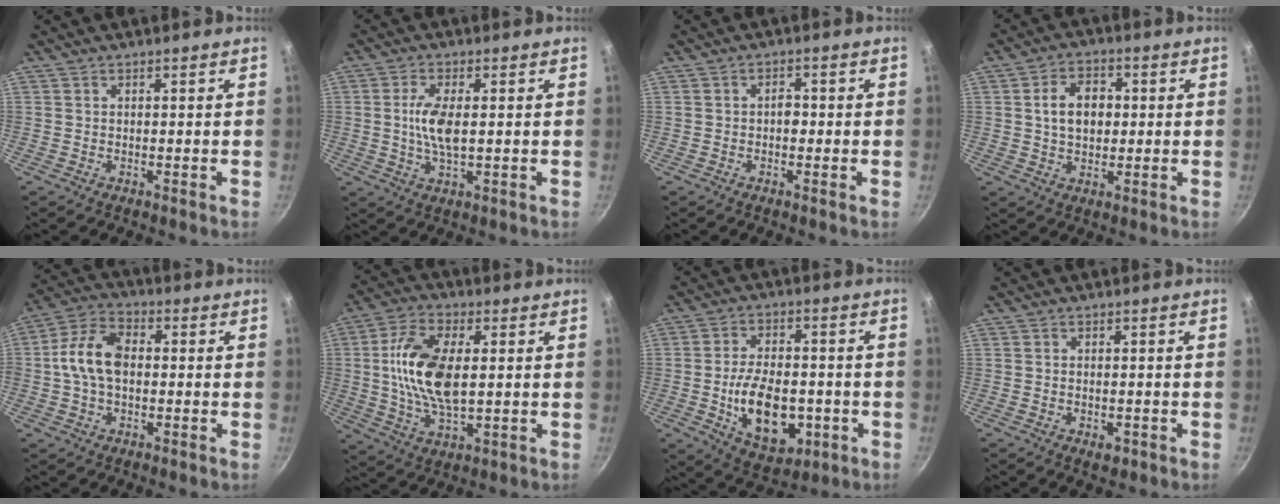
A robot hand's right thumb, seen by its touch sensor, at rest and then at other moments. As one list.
[{"total": 6.7, "force": [0.5, 2.6, 6.2], "torque": [-0.128, 0.000, 0.007]}, {"total": 2.1, "force": [-0.4, 1.3, 1.6], "torque": [-0.020, 0.008, -0.008]}, {"total": 7.9, "force": [0.8, 5.7, 5.5], "torque": [-0.069, 0.010, 0.011]}, {"total": 10.8, "force": [0.2, 7.0, 8.2], "torque": [-0.145, 0.030, -0.012]}, {"total": 14.5, "force": [1.5, 7.3, 12.4], "torque": [-0.233, 0.008, 0.025]}, {"total": 15.4, "force": [-3.2, 9.2, 11.9], "torque": [-0.170, 0.008, -0.040]}, {"total": 2.3, "force": [-0.9, 1.3, 1.6], "torque": [-0.024, -0.002, -0.012]}]